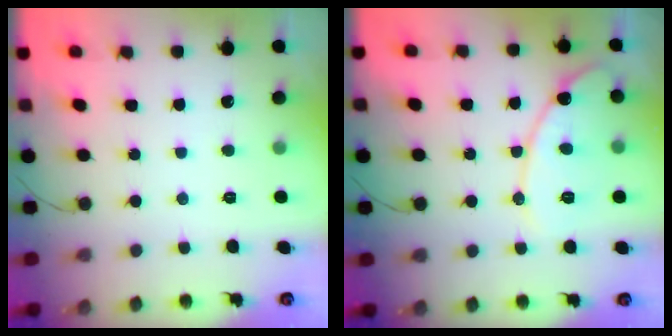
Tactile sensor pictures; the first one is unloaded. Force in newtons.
{"total": 12.5, "press": 12.5, "slide": 0.6}